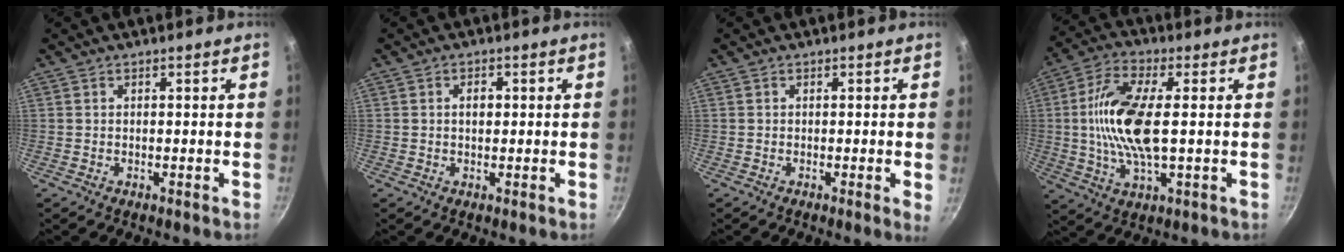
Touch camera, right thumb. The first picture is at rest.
{"total": 2.3, "force": [0.3, 1.6, 1.6], "torque": [-0.018, 0.003, 0.004]}
{"total": 2.1, "force": [-0.2, 0.0, 2.1], "torque": [-0.030, -0.006, -0.005]}
{"total": 14.3, "force": [0.8, 5.5, 13.1], "torque": [-0.263, 0.011, 0.008]}